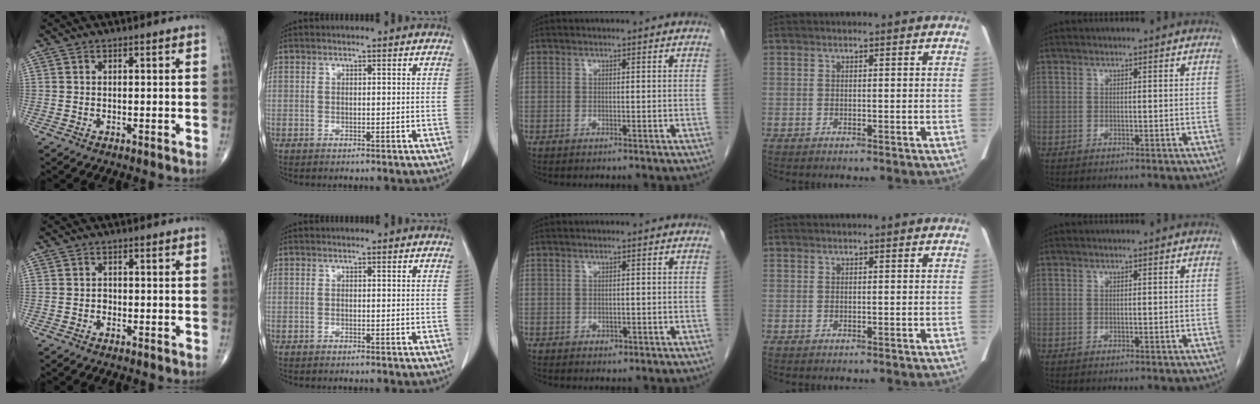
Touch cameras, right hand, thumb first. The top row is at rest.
{"thumb": {"total": 0.8, "force": [-0.3, 0.7, 0.3], "torque": [-0.001, 0.003, -0.007]}, "middle": {"total": 0.8, "force": [-0.2, 0.7, 0.4], "torque": [-0.007, 0.000, -0.001]}}